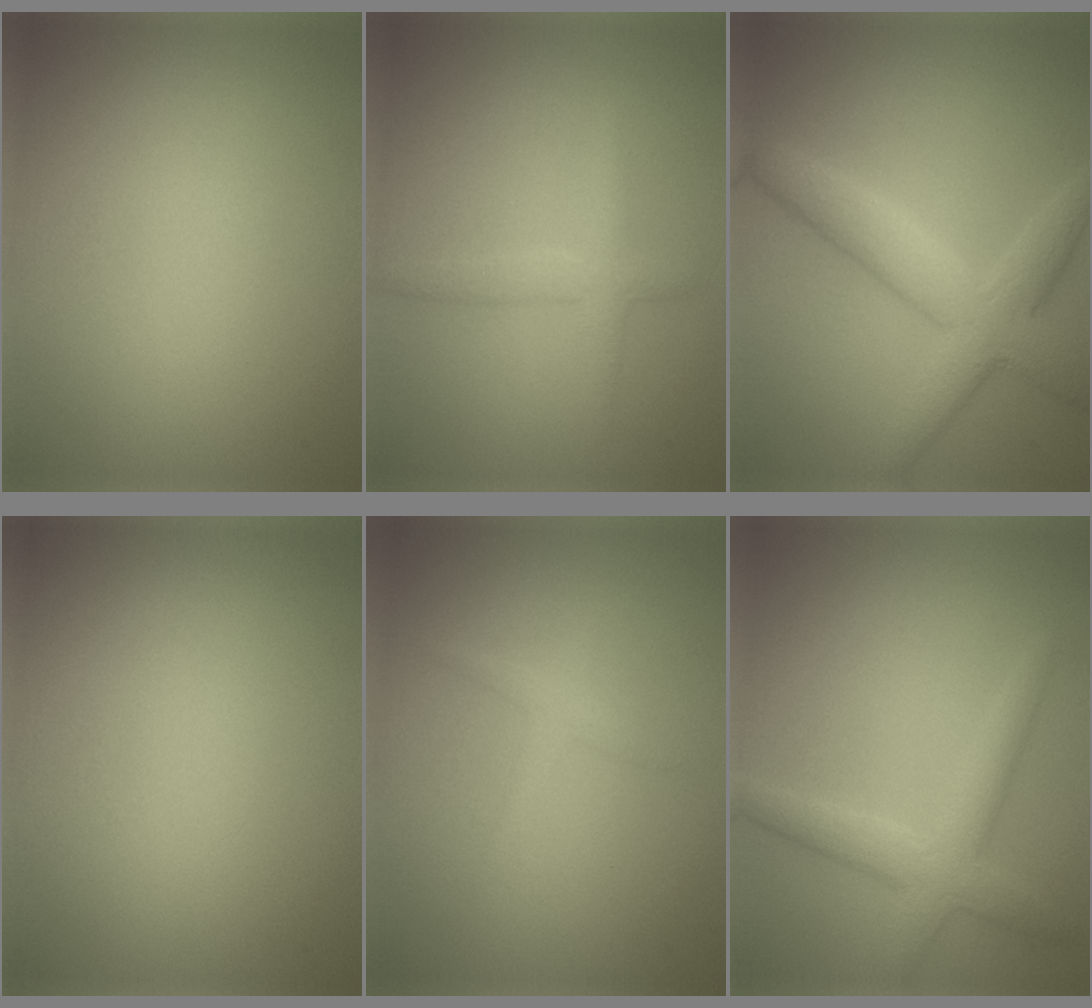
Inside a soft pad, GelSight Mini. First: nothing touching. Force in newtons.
{"total": 1.9, "press": 1.9, "slide": 0.2}
{"total": 5.3, "press": 5.3, "slide": 0.1}
{"total": 0.0}
{"total": 1.3, "press": 1.3, "slide": 0.0}
{"total": 3.7, "press": 3.7, "slide": 0.2}